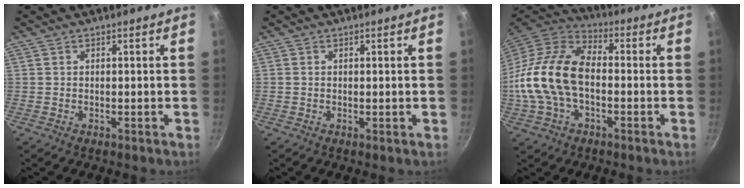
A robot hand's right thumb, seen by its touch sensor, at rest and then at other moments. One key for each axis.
{"total": 0.0}
{"total": 18.4, "fx": -2.0, "fy": 11.3, "fz": 14.4, "tx": -0.262, "ty": 0.036, "tz": -0.050}